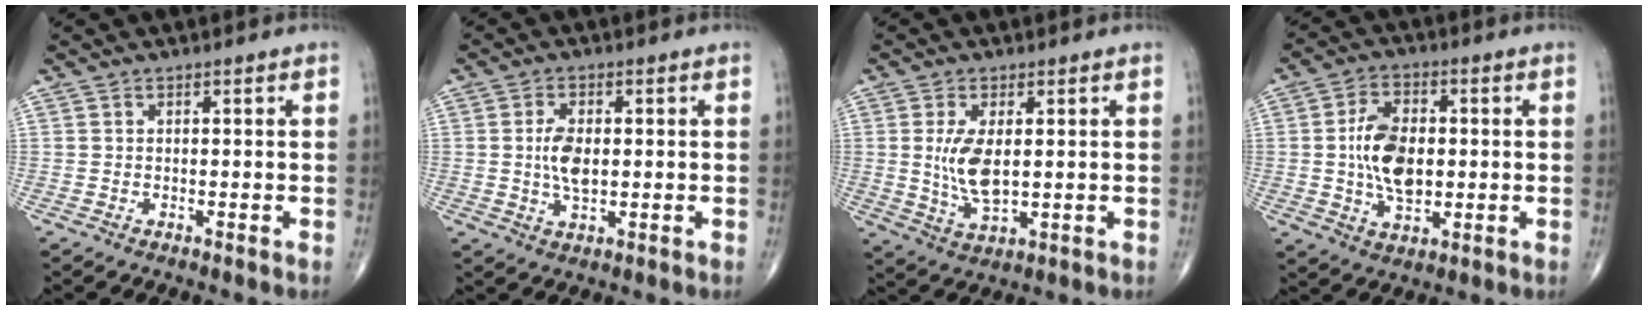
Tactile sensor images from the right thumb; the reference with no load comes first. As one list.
[{"total": 5.6, "force": [0.2, 2.9, 4.7], "torque": [-0.091, -0.003, 0.004]}, {"total": 7.8, "force": [0.8, 3.5, 6.9], "torque": [-0.138, -0.015, 0.024]}, {"total": 11.0, "force": [0.1, 6.6, 8.8], "torque": [-0.145, 0.004, 0.004]}]